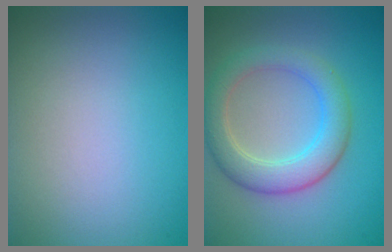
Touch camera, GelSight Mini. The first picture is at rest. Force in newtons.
{"total": 4.6, "press": 4.6, "slide": 0.1}